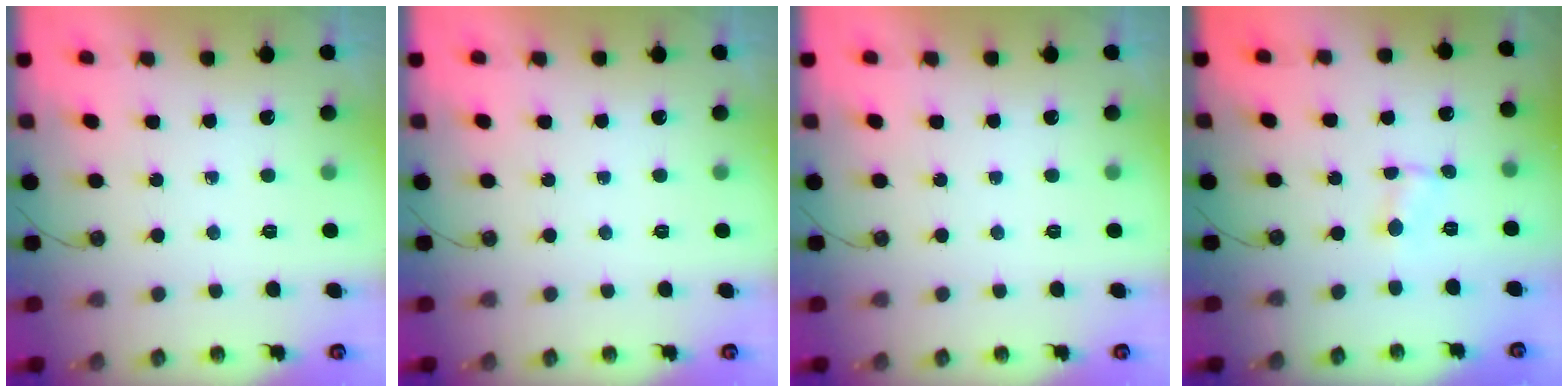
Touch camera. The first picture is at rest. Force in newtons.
{"total": 0.0}
{"total": 0.0}
{"total": 0.7, "press": 0.7, "slide": 0.1}